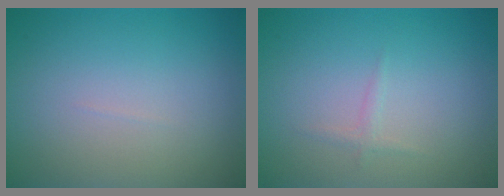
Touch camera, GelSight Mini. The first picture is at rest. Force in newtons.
{"total": 0.7, "press": 0.7, "slide": 0.0}